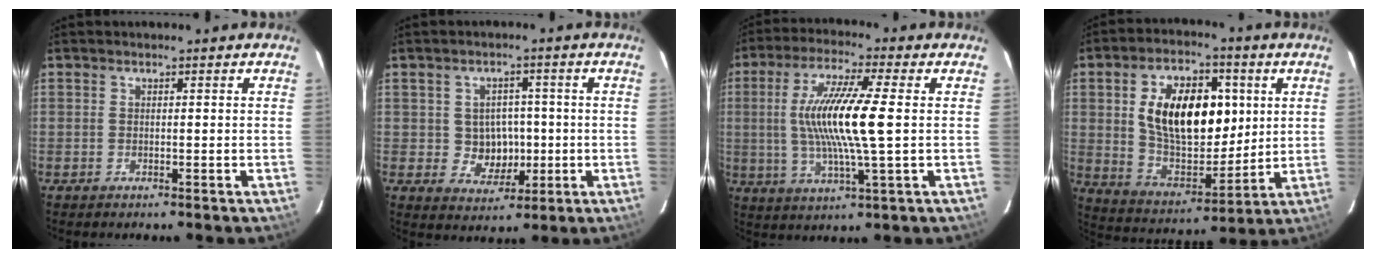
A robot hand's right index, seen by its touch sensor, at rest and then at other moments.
{"total": 6.2, "force": [-0.3, 5.9, 2.1], "torque": [-0.044, 0.012, 0.011]}
{"total": 14.2, "force": [0.7, 1.0, 14.1], "torque": [-0.270, -0.003, 0.012]}
{"total": 19.0, "force": [4.1, 11.0, 15.0], "torque": [-0.262, 0.013, 0.083]}